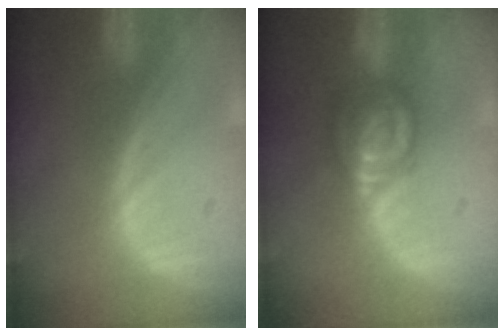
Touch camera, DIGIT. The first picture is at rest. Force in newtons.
{"total": 6.2, "press": 5.8, "slide": 2.2}